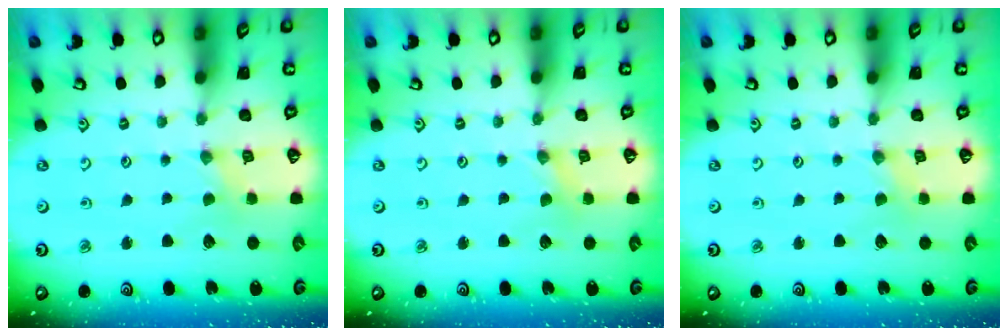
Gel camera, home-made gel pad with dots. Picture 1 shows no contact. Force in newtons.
{"total": 0.0}
{"total": 0.0}